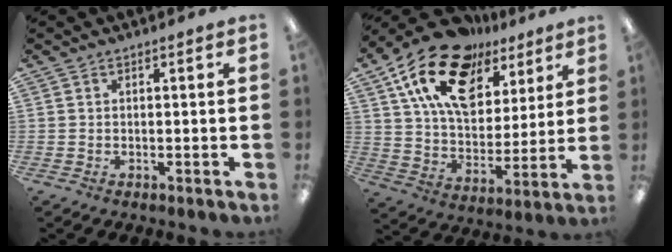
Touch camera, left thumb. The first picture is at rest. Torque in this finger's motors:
{"motor_torque": [2.39, 2.39, 1.38, -1.39, 0.50]}